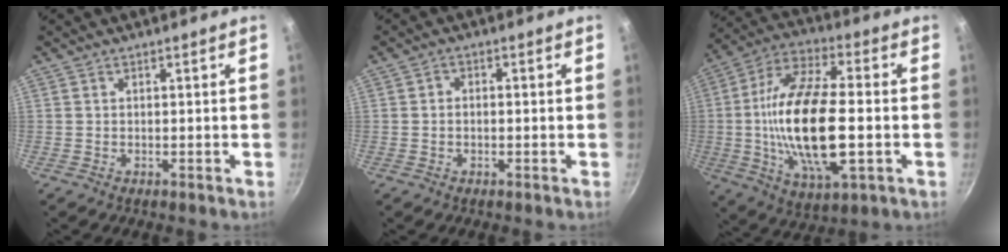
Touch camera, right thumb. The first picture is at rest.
{"total": 1.3, "force": [-0.3, 1.0, 0.8], "torque": [-0.006, 0.004, -0.008]}
{"total": 22.5, "force": [-2.0, 9.1, 20.4], "torque": [-0.396, 0.010, -0.032]}